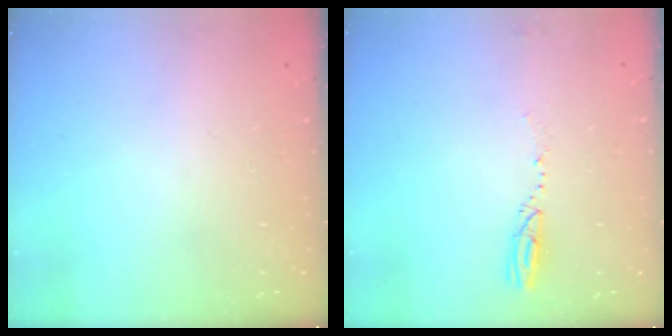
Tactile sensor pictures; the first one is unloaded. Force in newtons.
{"total": 3.1, "press": 3.0, "slide": 0.7}